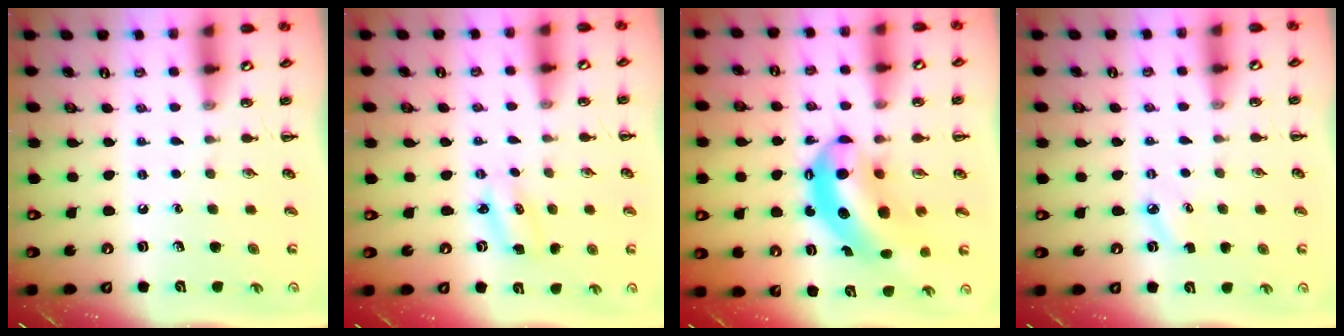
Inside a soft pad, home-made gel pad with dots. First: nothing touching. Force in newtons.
{"total": 2.6, "press": 2.6, "slide": 0.5}
{"total": 11.1, "press": 10.7, "slide": 2.9}
{"total": 2.8, "press": 2.7, "slide": 0.7}